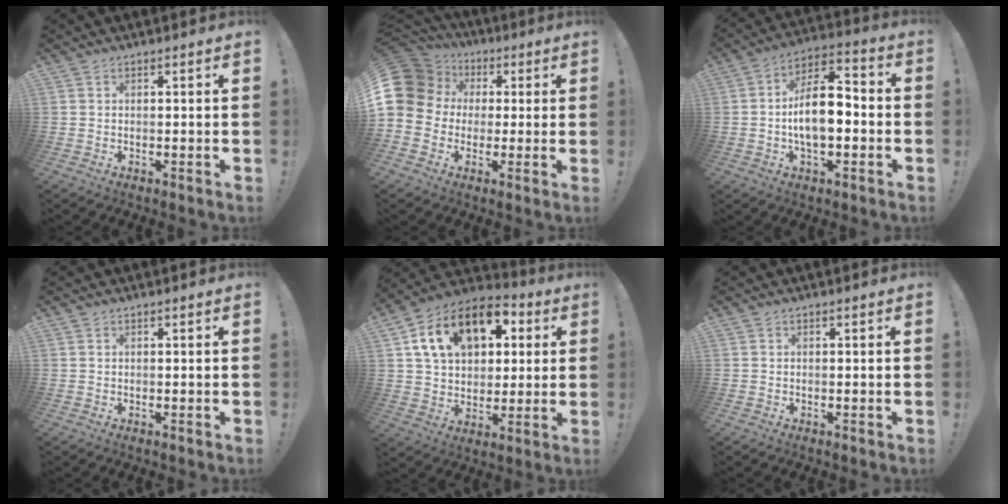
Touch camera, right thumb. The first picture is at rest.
{"total": 14.1, "force": [2.2, 12.2, 6.7], "torque": [-0.130, 0.004, 0.049]}
{"total": 12.7, "force": [-2.1, 6.7, 10.6], "torque": [-0.190, 0.012, -0.040]}
{"total": 0.0}
{"total": 17.4, "force": [7.4, 11.7, 10.6], "torque": [-0.172, -0.016, 0.137]}
{"total": 0.0}